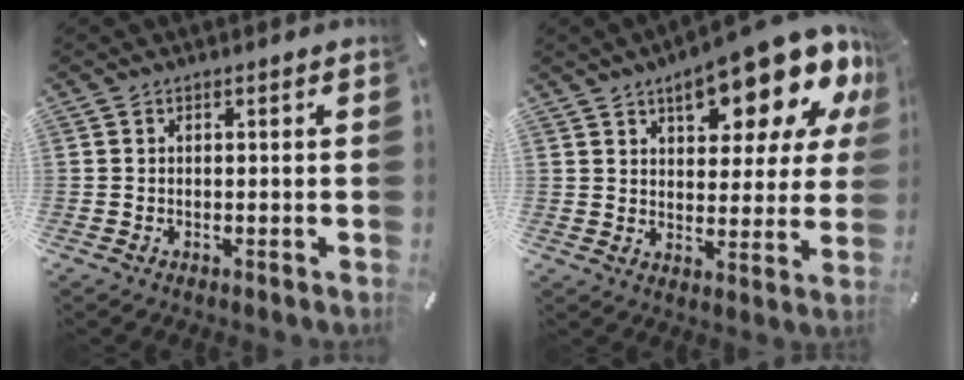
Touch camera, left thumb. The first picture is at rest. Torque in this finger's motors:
{"motor_torque": [2.35, 2.66, 1.45, -1.32, 0.15]}